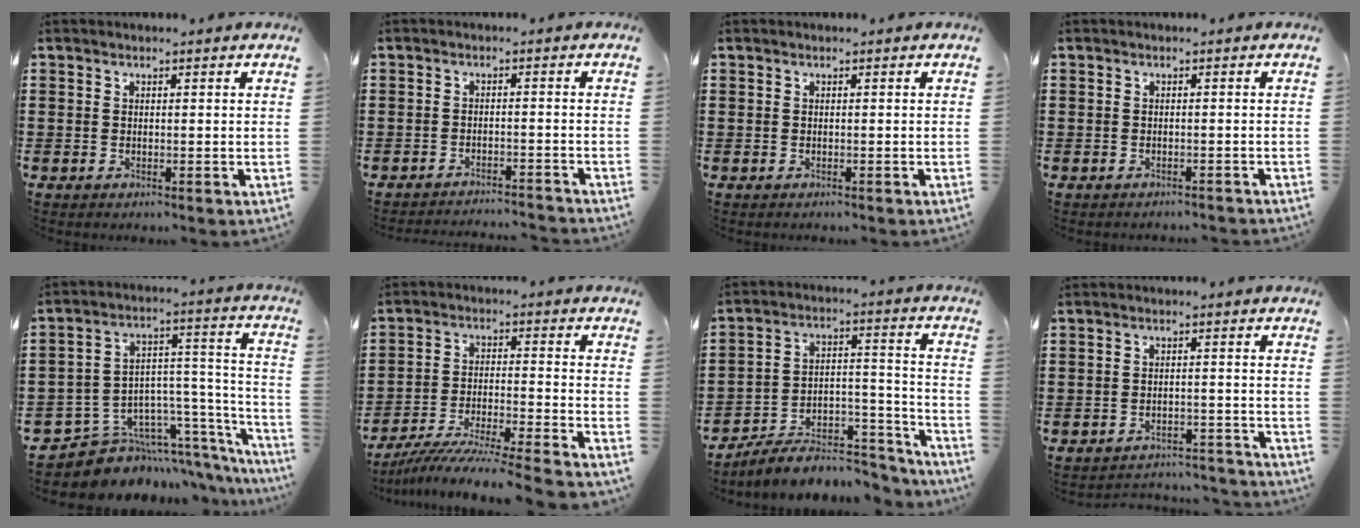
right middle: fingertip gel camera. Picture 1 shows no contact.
{"total": 2.5, "force": [-2.5, -0.2, 0.2], "torque": [-0.008, 0.000, -0.052]}
{"total": 0.0}
{"total": 1.0, "force": [-1.0, 0.1, -0.1], "torque": [-0.001, 0.002, -0.023]}
{"total": 8.0, "force": [-6.1, 4.8, 2.0], "torque": [-0.041, -0.008, -0.103]}
{"total": 8.3, "force": [-7.9, -0.9, 2.6], "torque": [-0.048, -0.010, -0.157]}
{"total": 7.8, "force": [-7.1, 2.1, 2.5], "torque": [-0.035, 0.014, -0.133]}
{"total": 3.1, "force": [-3.0, 0.2, 0.2], "torque": [-0.010, -0.001, -0.064]}